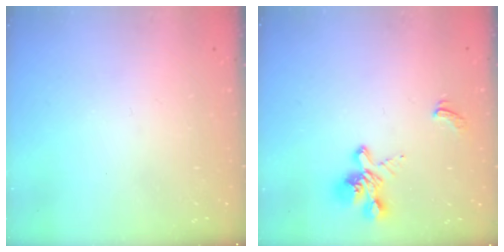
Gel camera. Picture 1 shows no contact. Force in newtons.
{"total": 2.8, "press": 2.5, "slide": 1.1}